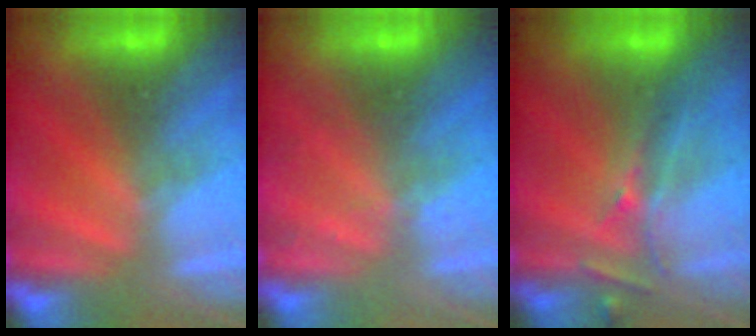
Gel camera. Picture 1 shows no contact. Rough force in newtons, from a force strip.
{"total": 1.9}
{"total": 2.6}